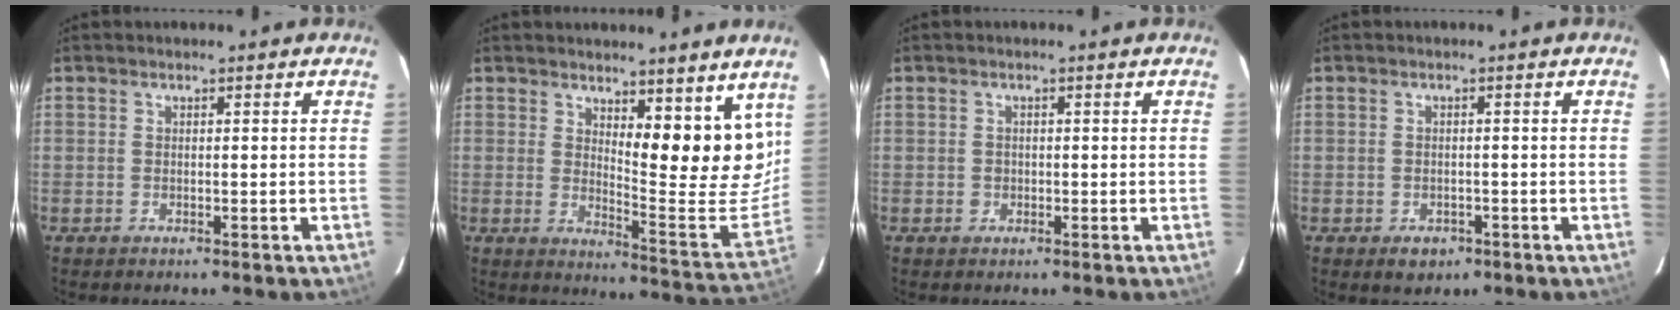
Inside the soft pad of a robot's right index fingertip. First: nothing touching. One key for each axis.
{"total": 11.8, "fx": 7.7, "fy": 3.2, "fz": 8.3, "tx": -0.100, "ty": -0.027, "tz": 0.112}
{"total": 1.0, "fx": -0.2, "fy": 0.9, "fz": 0.3, "tx": -0.008, "ty": 0.002, "tz": 0.000}
{"total": 2.7, "fx": -1.4, "fy": 2.1, "fz": 1.1, "tx": -0.011, "ty": 0.002, "tz": -0.010}